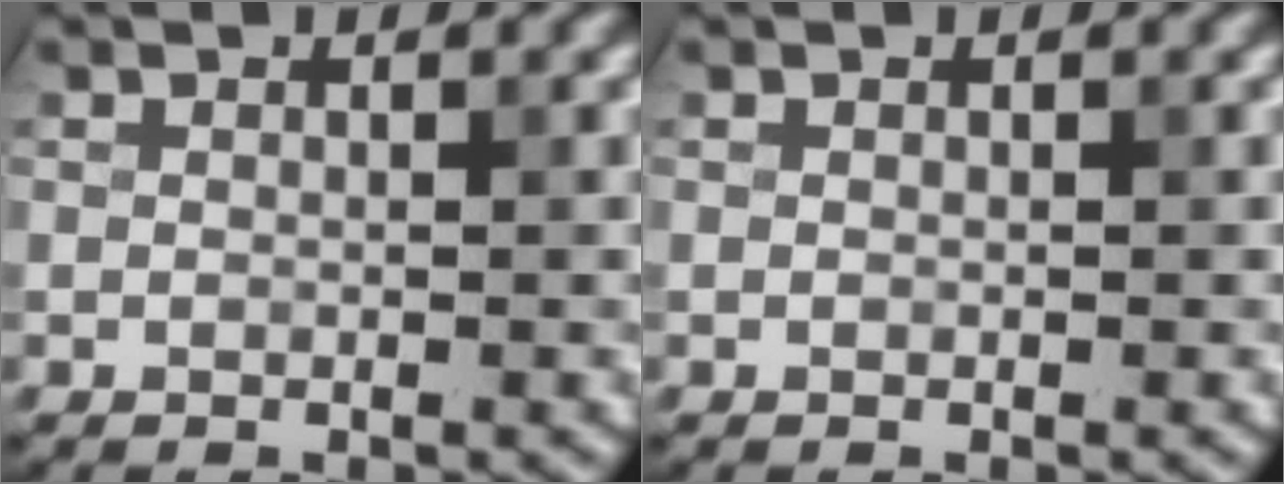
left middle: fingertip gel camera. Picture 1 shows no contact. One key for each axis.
{"total": 0.0}